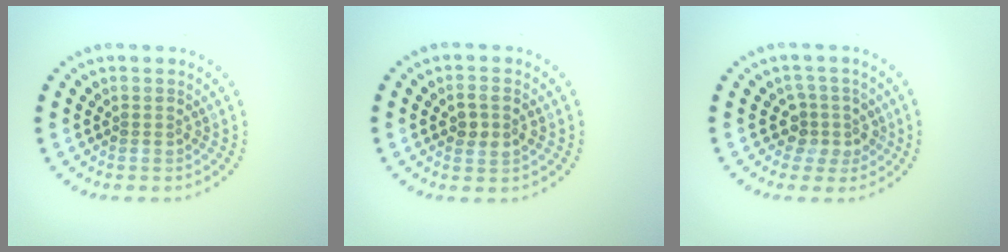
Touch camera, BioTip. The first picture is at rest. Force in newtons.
{"total": 2.0, "press": 2.0, "slide": 0.2}
{"total": 2.6, "press": 2.0, "slide": 1.7}